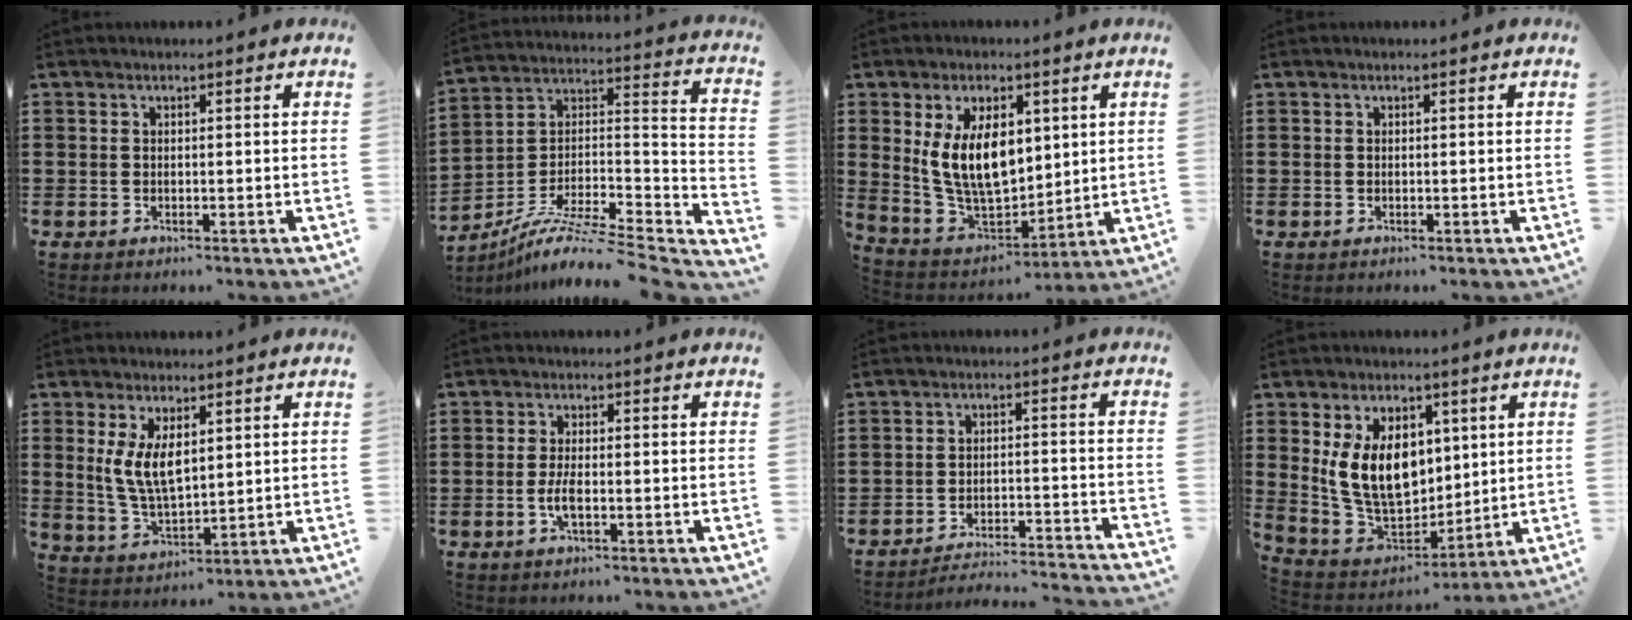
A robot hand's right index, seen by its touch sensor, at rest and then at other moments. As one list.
[{"total": 8.7, "force": [-6.6, 1.0, 5.6], "torque": [-0.102, -0.004, -0.134]}, {"total": 11.5, "force": [2.8, 6.5, 9.1], "torque": [-0.202, 0.005, 0.050]}, {"total": 0.0}, {"total": 6.9, "force": [1.8, 3.4, 5.7], "torque": [-0.122, 0.003, 0.032]}, {"total": 3.1, "force": [-0.9, 0.8, 2.8], "torque": [-0.064, -0.005, -0.021]}, {"total": 3.7, "force": [-3.6, 0.1, 0.9], "torque": [-0.021, -0.002, -0.077]}, {"total": 11.8, "force": [2.5, 8.0, 8.2], "torque": [-0.189, 0.004, 0.044]}]